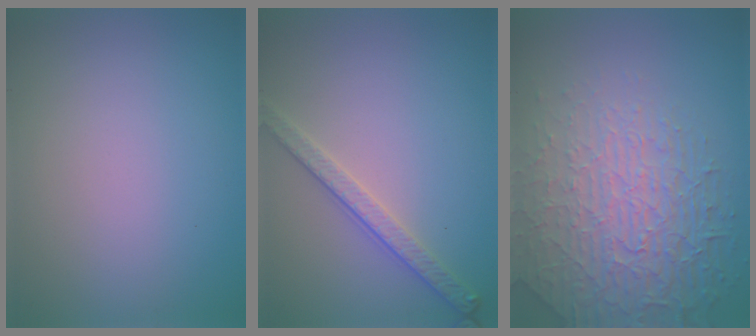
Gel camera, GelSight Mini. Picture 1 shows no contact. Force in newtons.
{"total": 2.8, "press": 2.6, "slide": 1.0}
{"total": 7.0, "press": 5.6, "slide": 4.2}